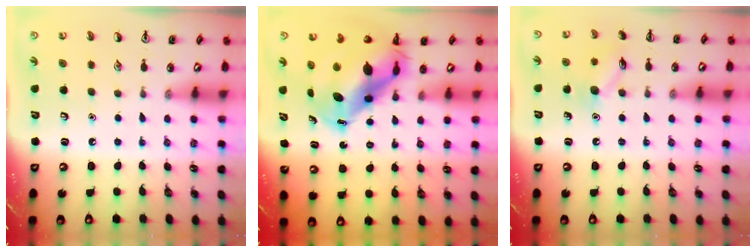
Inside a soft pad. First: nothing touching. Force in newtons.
{"total": 12.4, "press": 11.9, "slide": 3.4}
{"total": 9.1, "press": 9.1, "slide": 0.7}